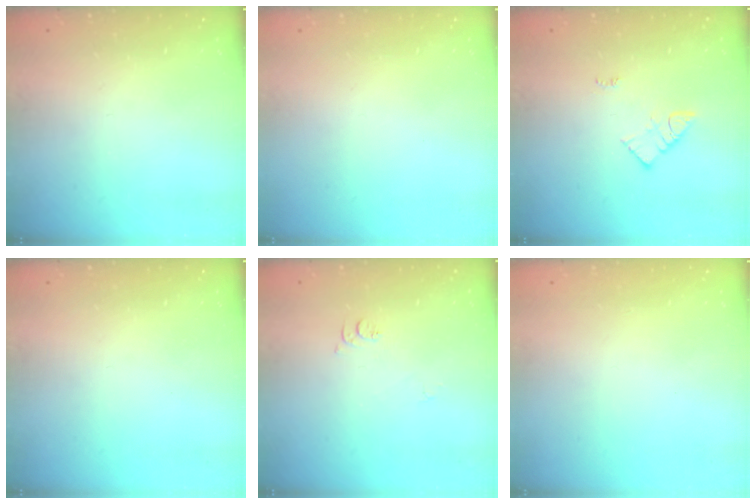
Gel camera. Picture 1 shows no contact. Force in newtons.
{"total": 1.8, "press": 1.8, "slide": 0.2}
{"total": 3.9, "press": 3.8, "slide": 0.4}
{"total": 0.0}
{"total": 5.2, "press": 5.1, "slide": 0.6}
{"total": 1.5, "press": 1.5, "slide": 0.1}